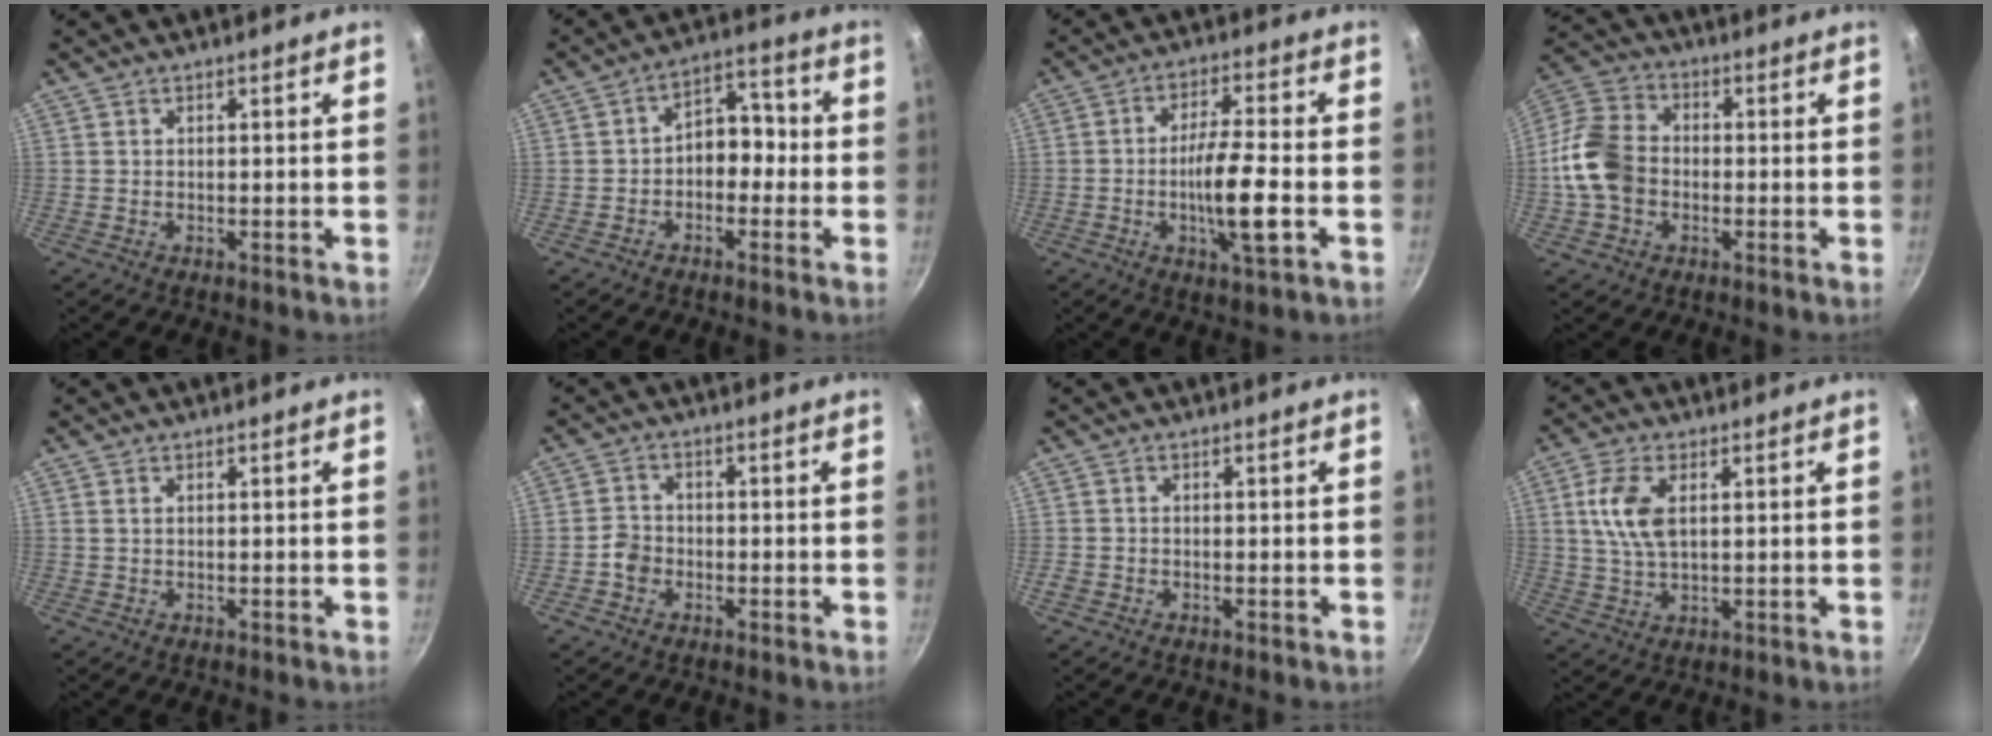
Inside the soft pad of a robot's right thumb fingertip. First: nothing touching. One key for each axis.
{"total": 7.2, "fx": -1.4, "fy": 5.1, "fz": 4.9, "tx": -0.022, "ty": 0.036, "tz": -0.034}
{"total": 10.3, "fx": -2.7, "fy": 1.9, "fz": 9.8, "tx": -0.172, "ty": 0.015, "tz": -0.049}
{"total": 11.7, "fx": -1.7, "fy": 8.8, "fz": 7.5, "tx": -0.128, "ty": 0.025, "tz": -0.050}
{"total": 0.6, "fx": 0.3, "fy": 0.2, "fz": 0.4, "tx": -0.009, "ty": 0.001, "tz": 0.006}
{"total": 3.2, "fx": -1.4, "fy": 2.6, "fz": 1.2, "tx": -0.007, "ty": 0.018, "tz": -0.029}
{"total": 0.8, "fx": -0.4, "fy": 0.6, "fz": 0.3, "tx": -0.008, "ty": 0.000, "tz": -0.008}
{"total": 8.2, "fx": 2.0, "fy": 4.3, "fz": 6.8, "tx": -0.134, "ty": 0.000, "tz": 0.039}